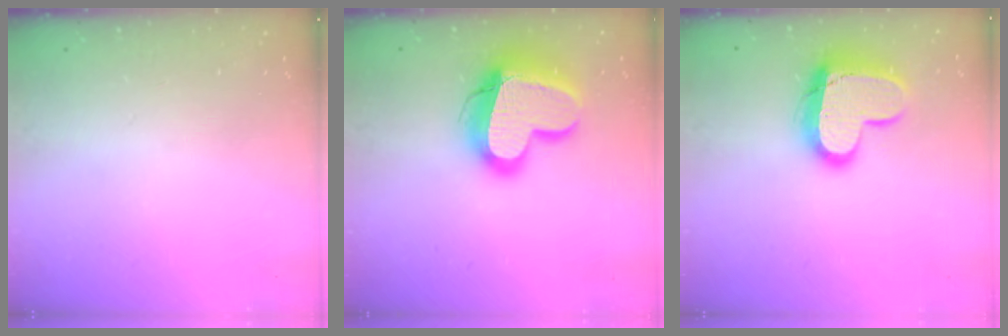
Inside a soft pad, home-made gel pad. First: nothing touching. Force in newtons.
{"total": 19.4, "press": 19.3, "slide": 1.7}
{"total": 16.6, "press": 16.5, "slide": 1.4}